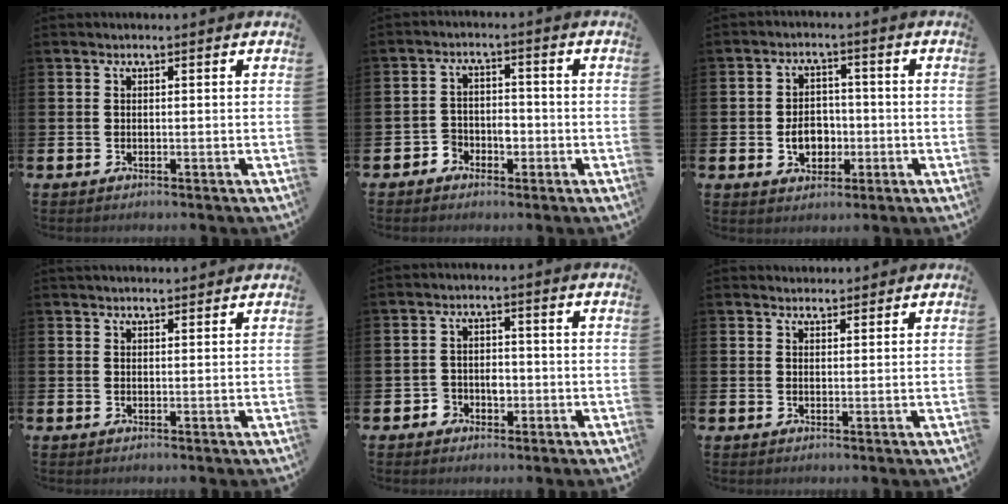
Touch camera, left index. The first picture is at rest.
{"total": 2.9, "force": [-1.7, 2.2, 0.8], "torque": [-0.031, 0.008, -0.038]}
{"total": 4.7, "force": [-1.1, 3.6, 2.8], "torque": [-0.041, 0.002, -0.027]}
{"total": 1.3, "force": [1.3, 0.3, 0.1], "torque": [0.003, -0.005, 0.022]}
{"total": 2.7, "force": [-1.2, 2.3, 0.7], "torque": [-0.014, 0.001, -0.030]}
{"total": 2.0, "force": [1.9, 0.7, 0.0], "torque": [0.004, -0.007, 0.034]}